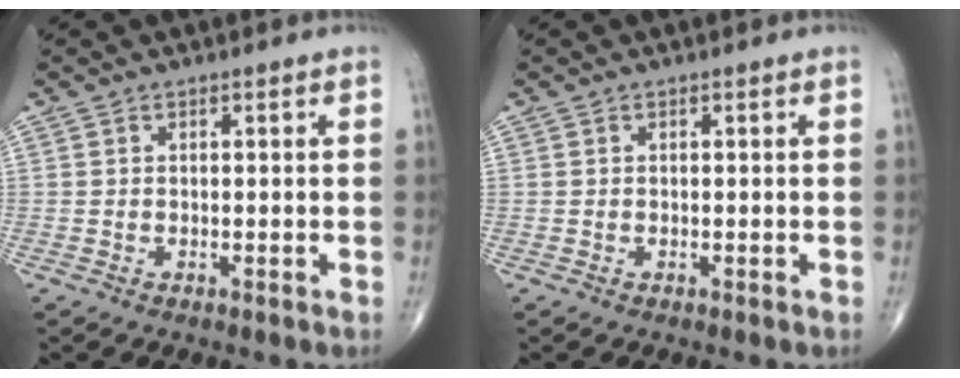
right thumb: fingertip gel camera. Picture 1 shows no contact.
{"total": 0.0}